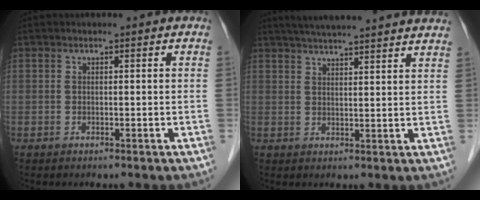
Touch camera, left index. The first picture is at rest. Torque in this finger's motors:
{"motor_torque": [-0.39, -0.91, 0.42, 0.09]}